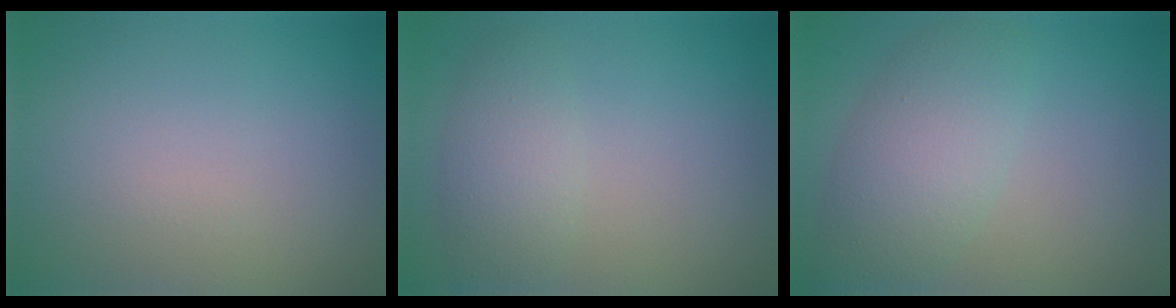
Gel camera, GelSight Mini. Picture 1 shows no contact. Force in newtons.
{"total": 2.9, "press": 2.9, "slide": 0.1}
{"total": 5.0, "press": 5.0, "slide": 0.2}